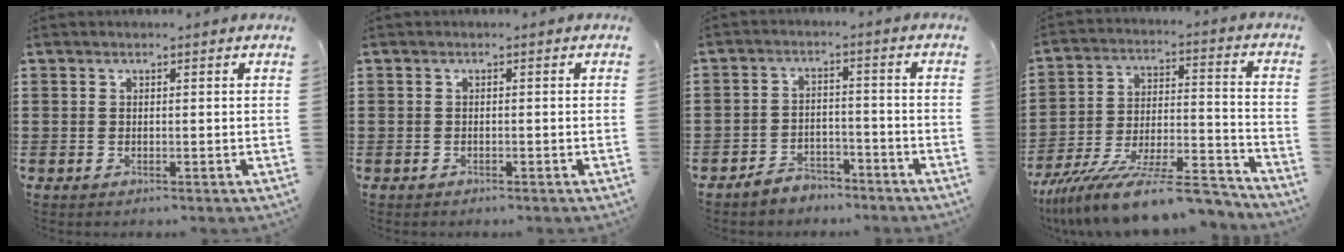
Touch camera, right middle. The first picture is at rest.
{"total": 0.7, "force": [-0.6, 0.3, 0.1], "torque": [-0.001, 0.001, -0.013]}
{"total": 3.9, "force": [-3.7, 1.1, 0.1], "torque": [-0.007, 0.006, -0.078]}
{"total": 14.8, "force": [-12.6, 1.7, 7.7], "torque": [-0.118, 0.038, -0.228]}